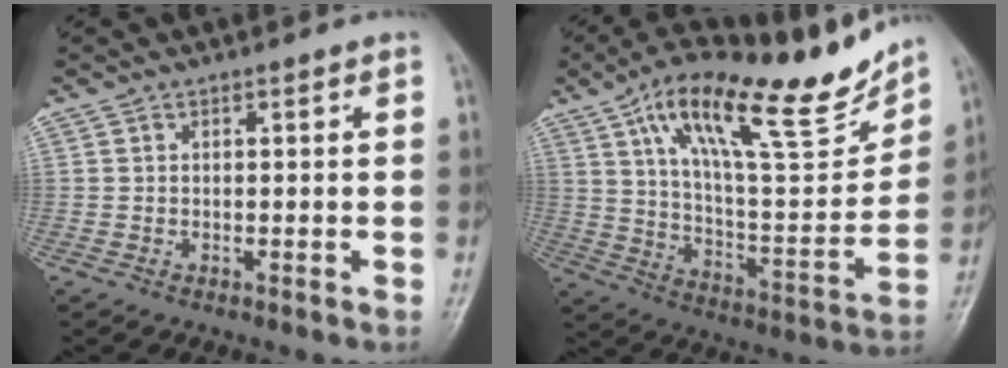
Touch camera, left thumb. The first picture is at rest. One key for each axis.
{"total": 25.0, "fx": 15.5, "fy": 8.0, "fz": 17.8, "tx": -0.246, "ty": -0.050, "tz": 0.260}